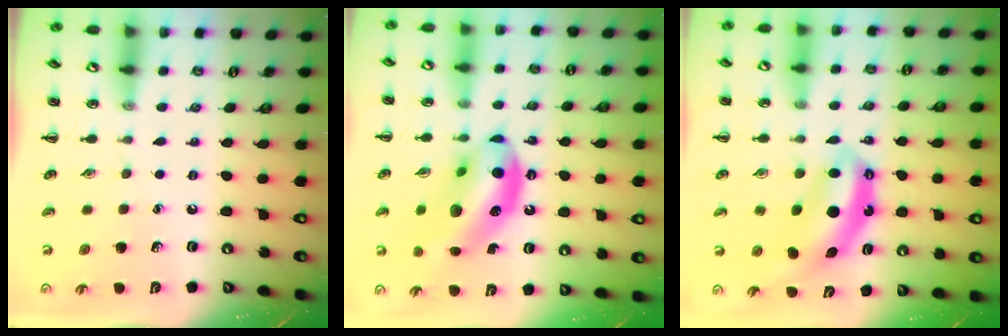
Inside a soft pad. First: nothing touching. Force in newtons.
{"total": 16.6, "press": 16.0, "slide": 4.3}
{"total": 7.1, "press": 7.0, "slide": 1.5}